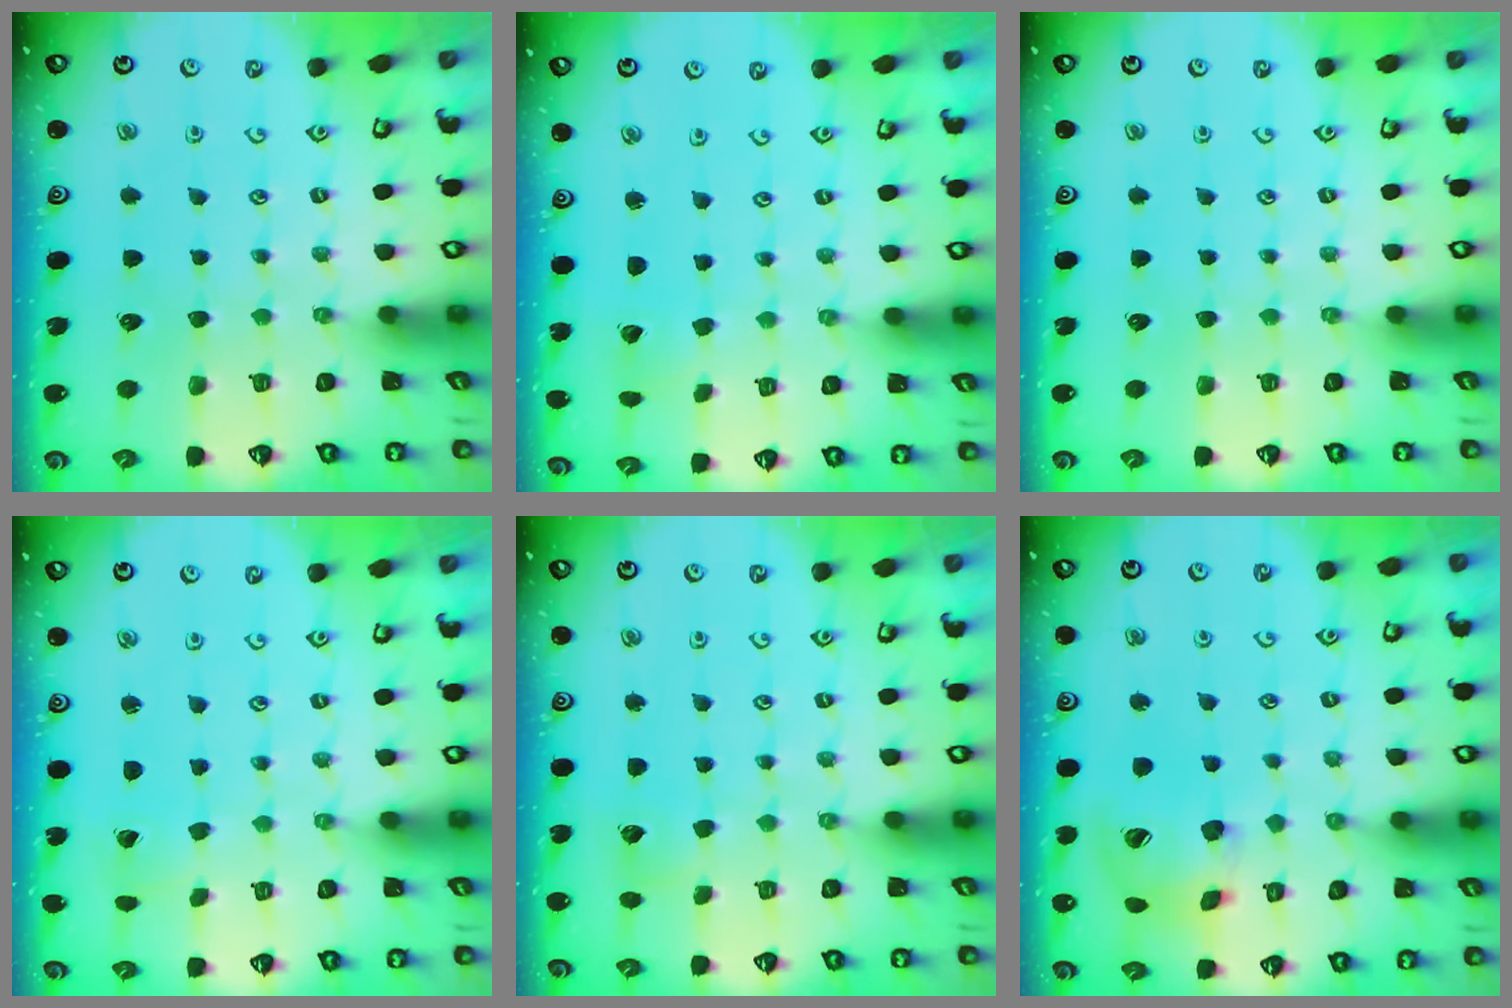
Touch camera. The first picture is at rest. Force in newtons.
{"total": 2.6, "press": 2.6, "slide": 0.1}
{"total": 0.0}
{"total": 1.0, "press": 1.0, "slide": 0.1}
{"total": 5.2, "press": 5.1, "slide": 0.5}
{"total": 16.1, "press": 15.9, "slide": 2.6}